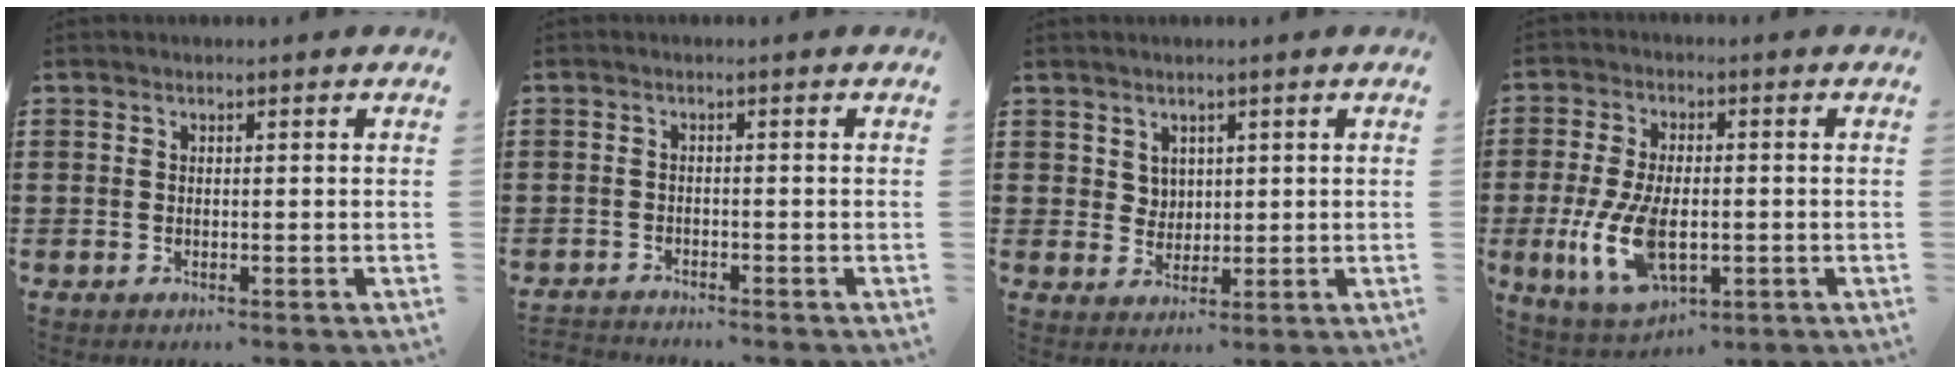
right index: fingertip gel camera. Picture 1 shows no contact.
{"total": 1.6, "force": [-1.6, 0.1, -0.2], "torque": [-0.002, 0.002, -0.035]}
{"total": 2.8, "force": [1.7, 2.2, 0.5], "torque": [-0.019, 0.009, 0.032]}
{"total": 10.0, "force": [-2.1, 5.1, 8.3], "torque": [-0.200, -0.014, -0.041]}